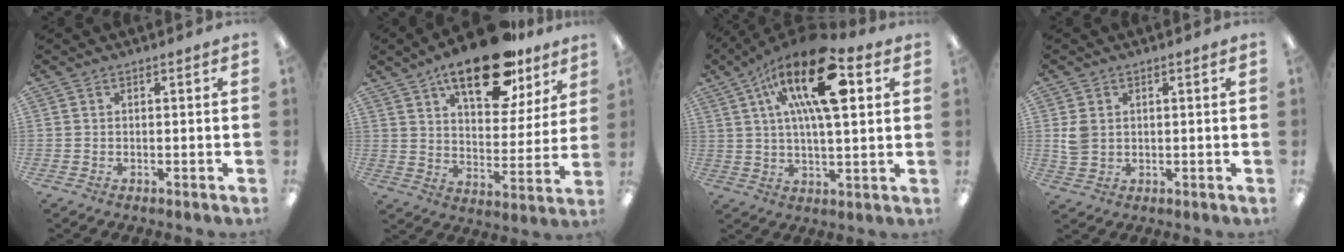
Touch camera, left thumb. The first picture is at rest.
{"total": 21.8, "force": [14.3, 9.3, 13.5], "torque": [-0.199, -0.071, 0.237]}
{"total": 21.0, "force": [8.5, 8.0, 17.5], "torque": [-0.289, -0.018, 0.133]}
{"total": 4.1, "force": [0.7, 3.2, 2.4], "torque": [-0.042, 0.003, 0.013]}